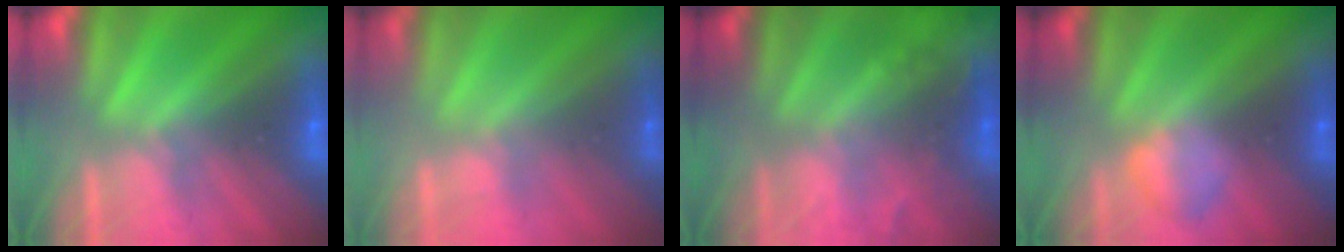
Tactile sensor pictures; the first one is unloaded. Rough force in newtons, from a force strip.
{"total": 2.3}
{"total": 2.2}
{"total": 2.2}